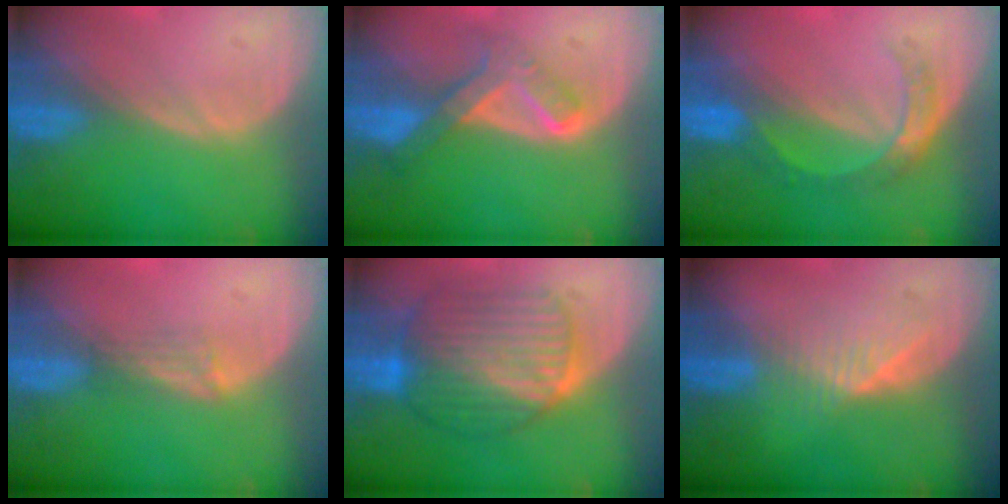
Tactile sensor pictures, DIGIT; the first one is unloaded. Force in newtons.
{"total": 6.8, "press": 5.8, "slide": 3.5}
{"total": 5.4, "press": 4.8, "slide": 2.4}
{"total": 2.0, "press": 1.6, "slide": 1.3}
{"total": 10.3, "press": 10.3, "slide": 0.8}
{"total": 4.1, "press": 4.0, "slide": 0.9}